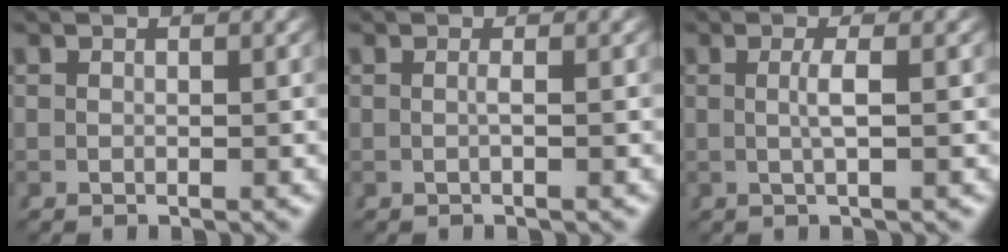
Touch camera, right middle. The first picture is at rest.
{"total": 0.8, "force": [-0.3, 0.0, 0.8], "torque": [-0.016, -0.002, -0.006]}
{"total": 1.6, "force": [-0.3, -0.3, 1.6], "torque": [-0.032, -0.006, -0.002]}